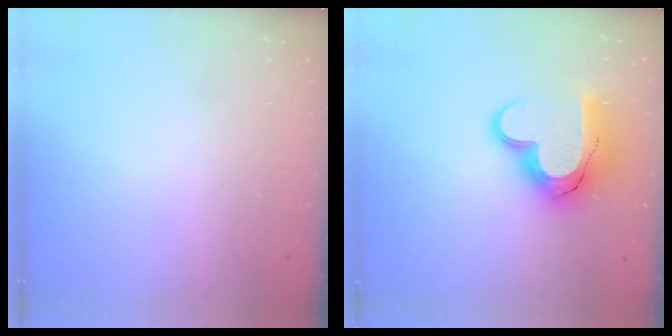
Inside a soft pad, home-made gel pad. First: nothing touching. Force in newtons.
{"total": 16.9, "press": 16.9, "slide": 1.3}